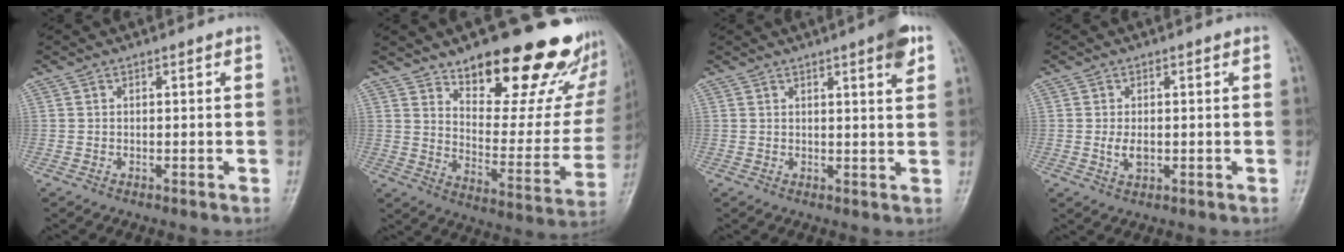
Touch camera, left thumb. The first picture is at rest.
{"total": 26.9, "force": [18.2, 10.6, 16.7], "torque": [-0.187, -0.109, 0.260]}
{"total": 5.2, "force": [2.9, 0.9, 4.2], "torque": [-0.049, -0.011, 0.035]}
{"total": 2.9, "force": [-0.1, 1.8, 2.2], "torque": [-0.037, -0.005, -0.001]}